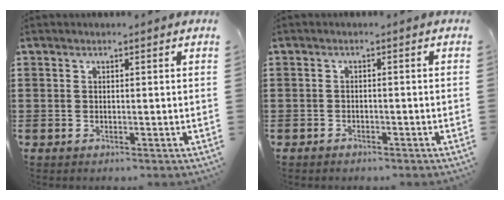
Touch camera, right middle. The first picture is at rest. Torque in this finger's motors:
{"motor_torque": [-0.81, 0.66, -0.50, -0.21]}